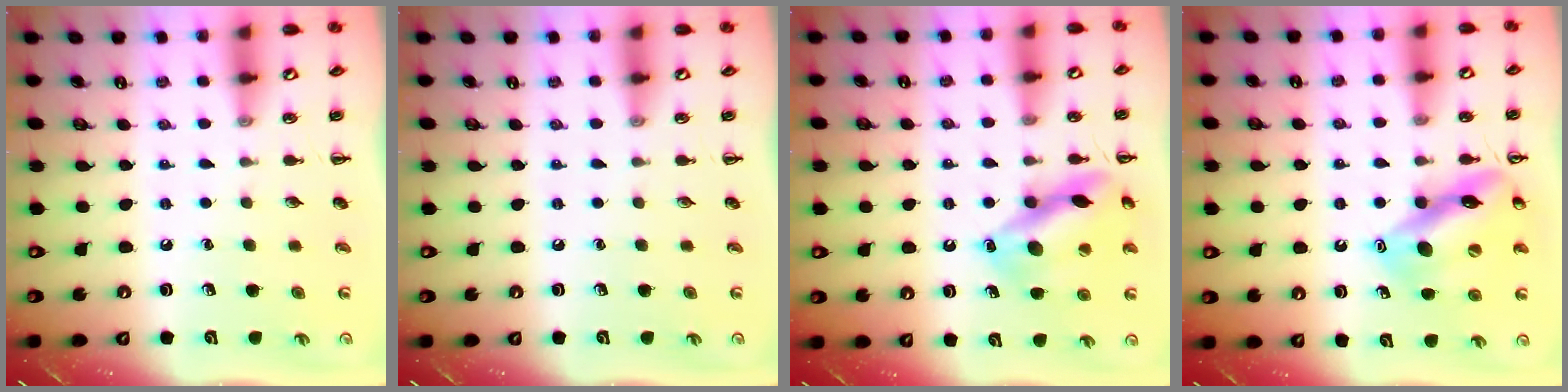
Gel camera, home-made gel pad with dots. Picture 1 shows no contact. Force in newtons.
{"total": 0.0}
{"total": 14.9, "press": 14.8, "slide": 1.7}
{"total": 14.7, "press": 14.6, "slide": 1.9}